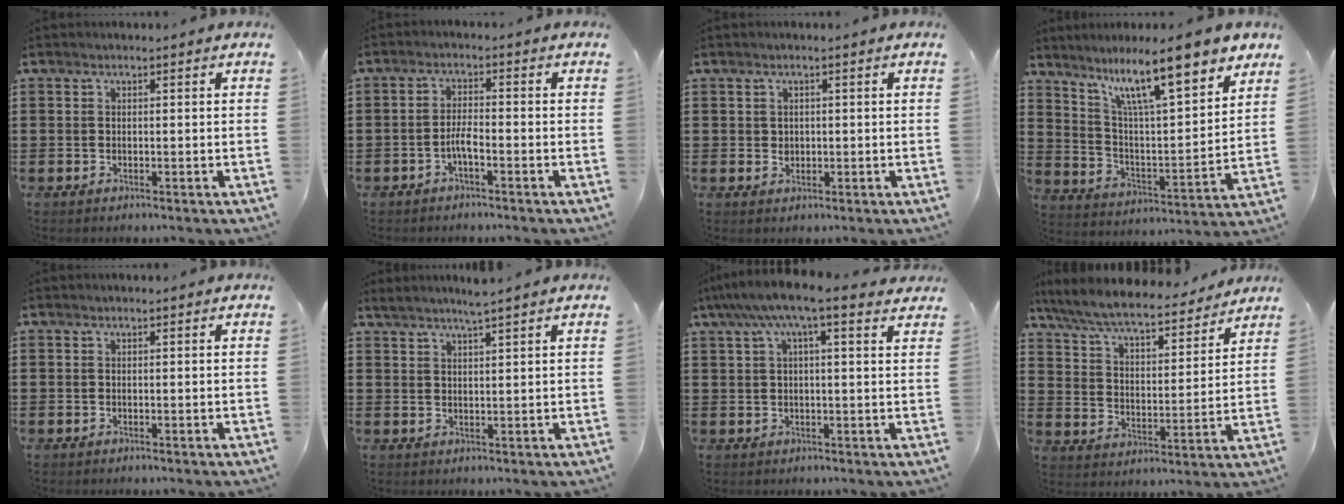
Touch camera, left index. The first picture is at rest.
{"total": 2.8, "force": [-1.3, 0.6, 2.4], "torque": [-0.051, 0.002, -0.027]}
{"total": 1.1, "force": [0.4, 0.9, 0.4], "torque": [-0.010, 0.006, 0.007]}
{"total": 12.9, "force": [9.3, 2.0, 8.7], "torque": [-0.171, -0.045, 0.151]}
{"total": 0.0}
{"total": 2.8, "force": [2.5, -0.7, 1.2], "torque": [-0.028, -0.002, 0.045]}
{"total": 6.1, "force": [4.0, 0.9, 4.5], "torque": [-0.100, -0.003, 0.066]}
{"total": 7.6, "force": [6.9, 0.7, 3.1], "torque": [-0.089, -0.040, 0.119]}